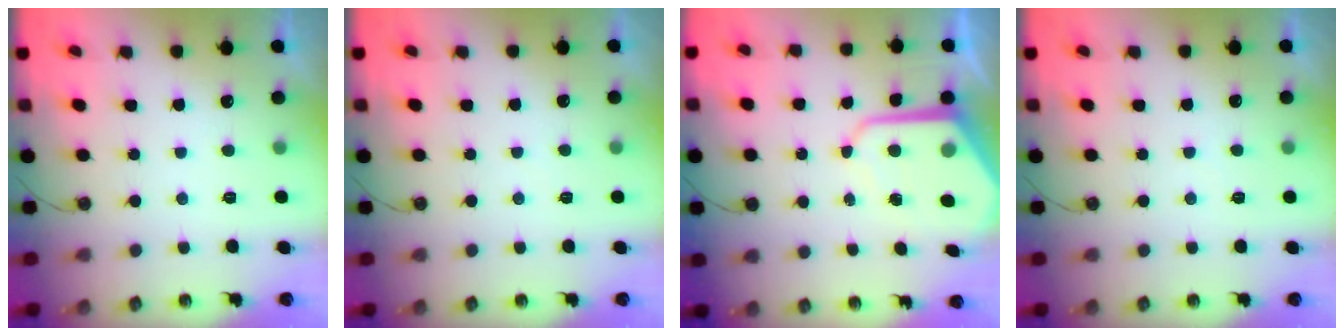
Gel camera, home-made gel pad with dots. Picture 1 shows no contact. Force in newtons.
{"total": 2.5, "press": 2.5, "slide": 0.4}
{"total": 10.1, "press": 10.0, "slide": 0.7}
{"total": 2.4, "press": 2.3, "slide": 0.5}